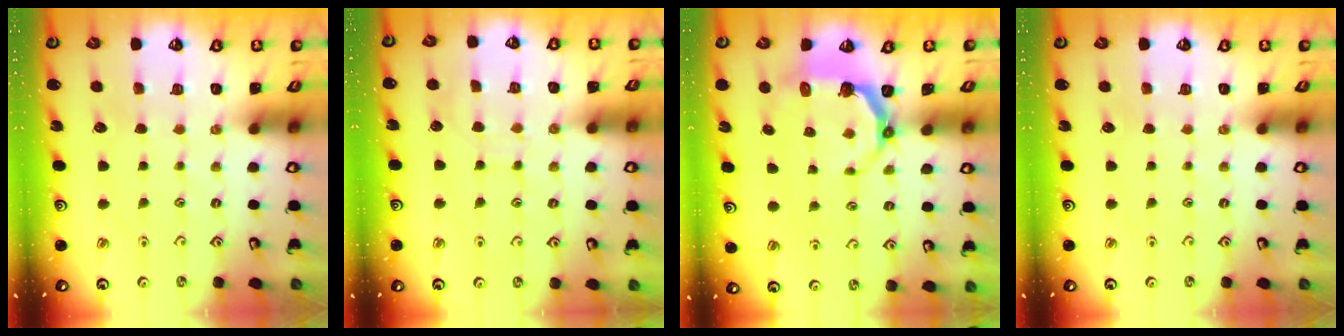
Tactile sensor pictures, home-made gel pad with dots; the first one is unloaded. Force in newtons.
{"total": 5.3, "press": 5.3, "slide": 0.6}
{"total": 4.6, "press": 2.9, "slide": 3.6}
{"total": 0.0}